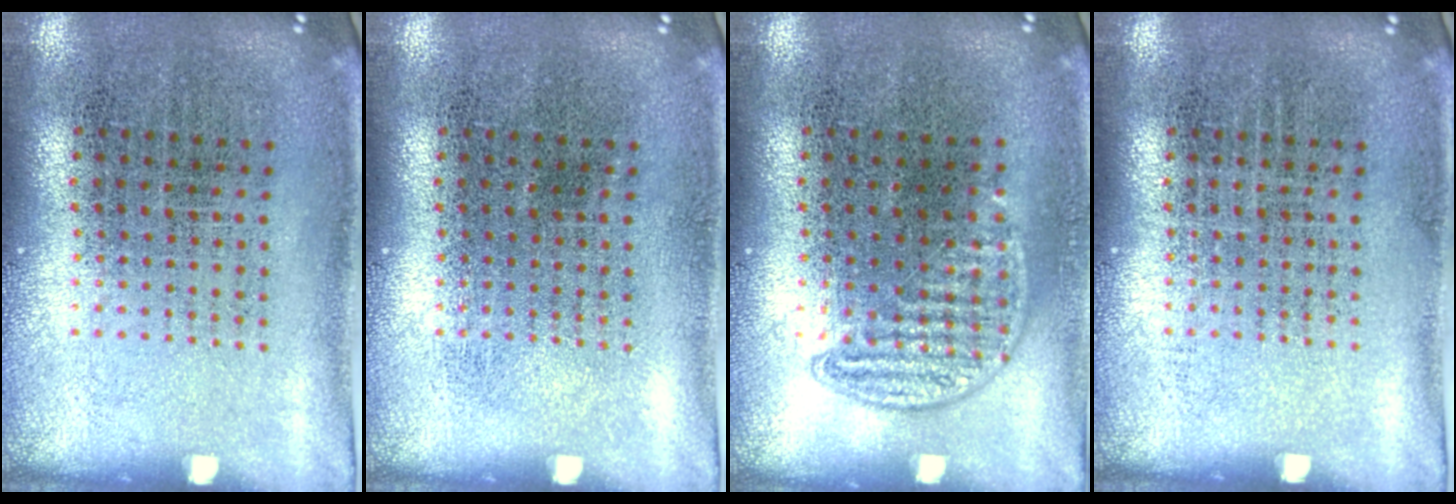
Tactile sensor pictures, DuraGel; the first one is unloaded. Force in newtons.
{"total": 0.0}
{"total": 0.8, "press": 0.7, "slide": 0.4}
{"total": 0.0}